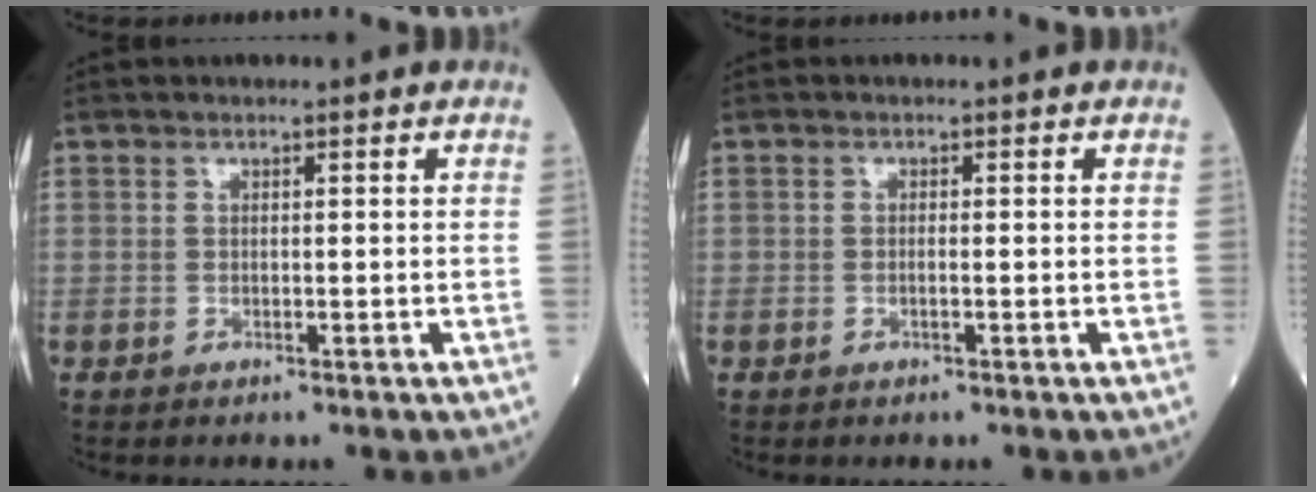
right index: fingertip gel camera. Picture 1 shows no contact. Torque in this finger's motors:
{"motor_torque": [-0.03, -0.04, -0.03, 0.00]}